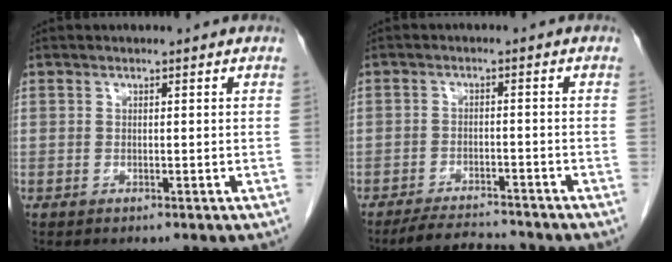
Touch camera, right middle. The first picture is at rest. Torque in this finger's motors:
{"motor_torque": [0.47, -0.23, 0.04, 0.02]}